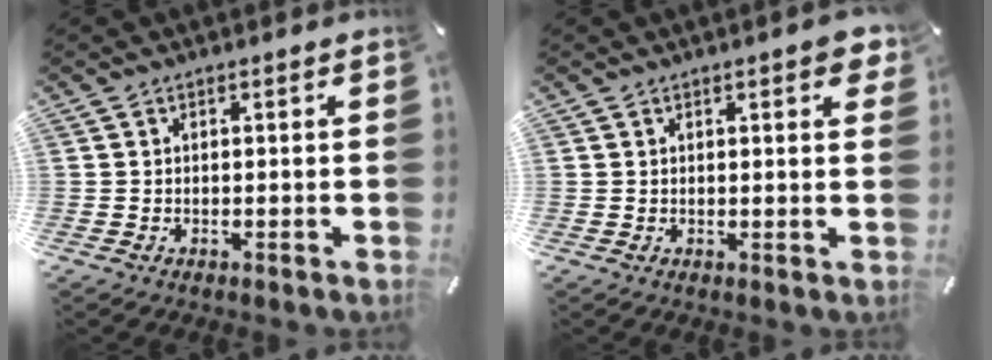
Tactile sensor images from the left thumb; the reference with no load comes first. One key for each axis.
{"total": 3.1, "fx": 1.6, "fy": 1.0, "fz": 2.5, "tx": -0.037, "ty": -0.001, "tz": 0.023}